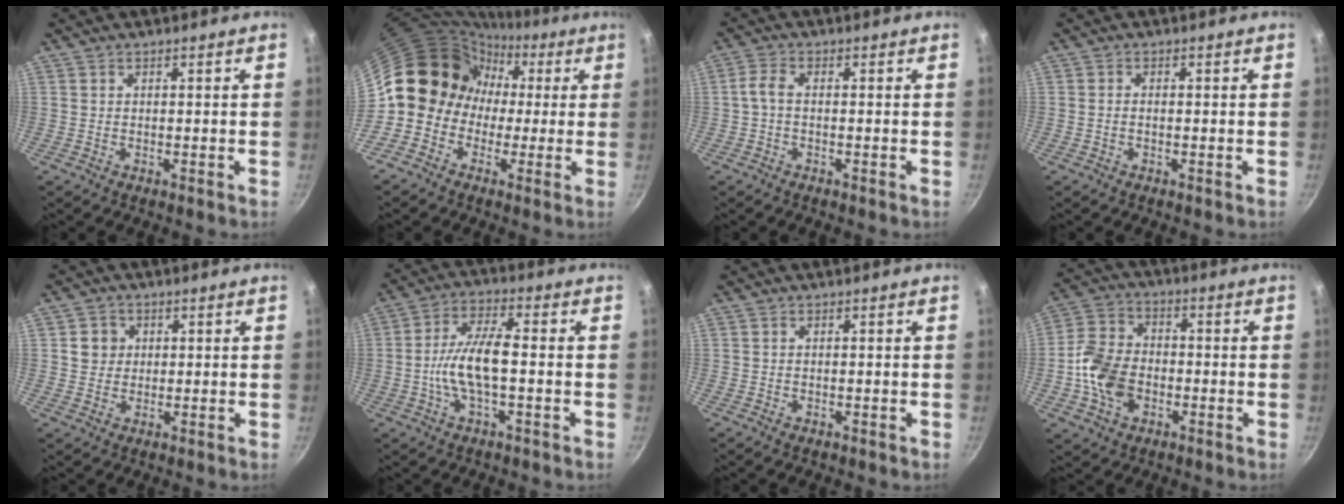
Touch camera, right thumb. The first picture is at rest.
{"total": 12.3, "force": [-0.5, 11.4, 4.8], "torque": [-0.028, 0.040, -0.030]}
{"total": 2.7, "force": [-0.5, 1.3, 2.3], "torque": [-0.060, 0.011, -0.017]}
{"total": 0.9, "force": [-0.3, 0.5, 0.7], "torque": [-0.017, 0.005, -0.007]}
{"total": 3.8, "force": [0.8, 3.6, 1.0], "torque": [0.007, 0.006, 0.009]}
{"total": 9.9, "force": [-1.5, 3.6, 9.1], "torque": [-0.173, 0.027, -0.037]}
{"total": 0.6, "force": [-0.2, 0.4, 0.3], "torque": [-0.004, 0.000, -0.004]}
{"total": 11.7, "force": [-2.8, 8.6, 7.5], "torque": [-0.128, 0.023, -0.062]}